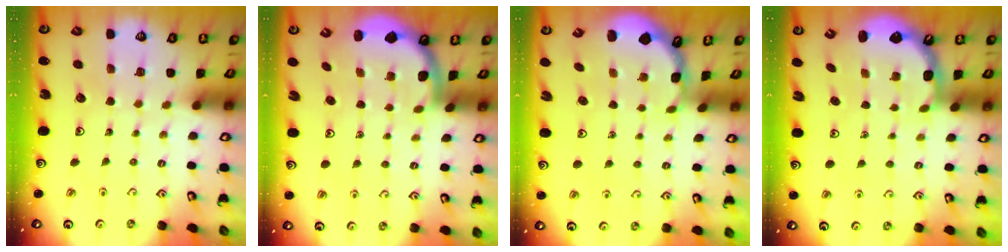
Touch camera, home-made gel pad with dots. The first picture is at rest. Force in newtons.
{"total": 1.8, "press": 1.8, "slide": 0.1}
{"total": 0.8, "press": 0.8, "slide": 0.2}
{"total": 2.8, "press": 2.0, "slide": 2.0}